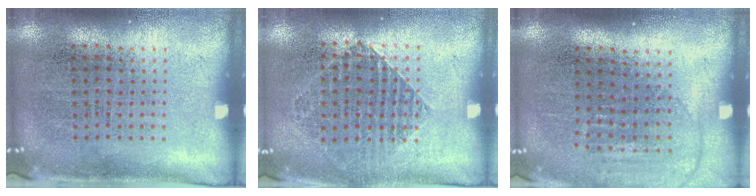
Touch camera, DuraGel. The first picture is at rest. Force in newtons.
{"total": 1.2, "press": 1.2, "slide": 0.4}
{"total": 1.3, "press": 1.2, "slide": 0.6}